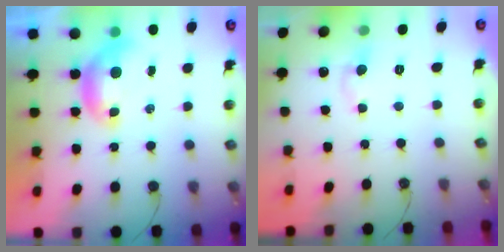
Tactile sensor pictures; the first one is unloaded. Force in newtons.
{"total": 1.3, "press": 1.3, "slide": 0.3}